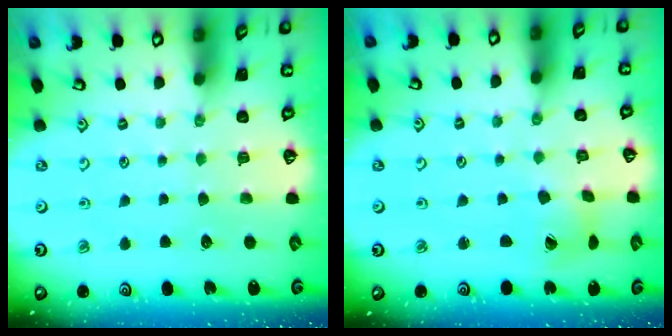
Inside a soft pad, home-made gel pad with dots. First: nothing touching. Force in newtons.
{"total": 4.5, "press": 4.5, "slide": 0.4}